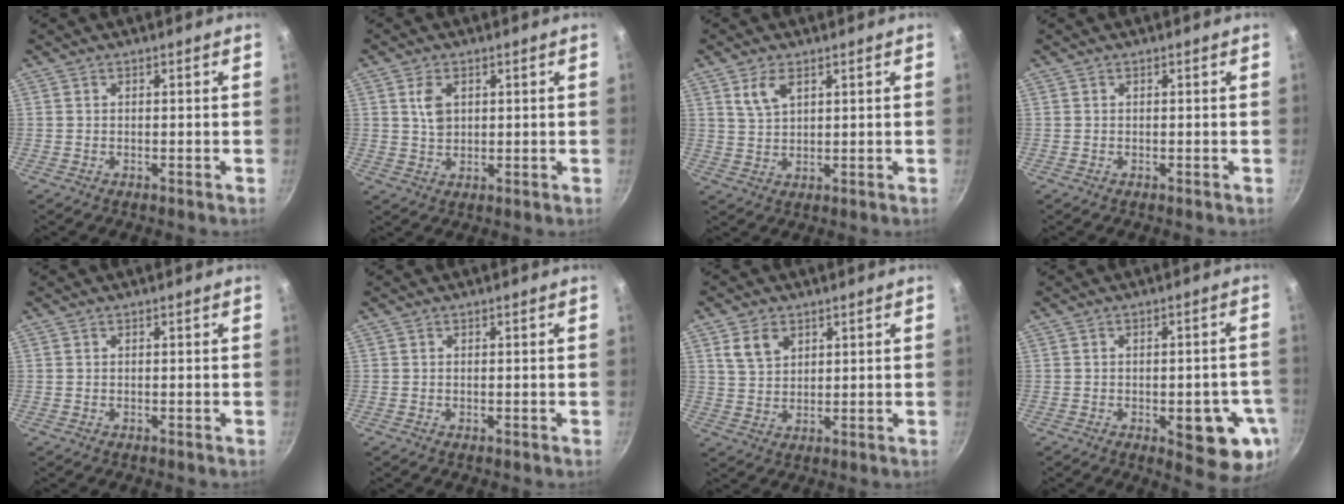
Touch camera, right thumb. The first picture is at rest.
{"total": 4.1, "force": [1.5, 2.6, 2.8], "torque": [-0.044, -0.007, 0.032]}
{"total": 4.4, "force": [2.4, 2.2, 3.0], "torque": [-0.054, -0.011, 0.052]}
{"total": 0.0}
{"total": 0.0}
{"total": 0.0}
{"total": 5.4, "force": [2.8, 3.7, 2.9], "torque": [-0.040, -0.013, 0.057]}
{"total": 11.7, "force": [-3.9, 4.4, 10.1], "torque": [-0.101, 0.013, -0.035]}